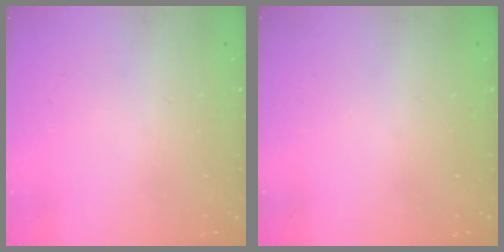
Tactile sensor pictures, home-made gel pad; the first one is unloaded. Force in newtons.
{"total": 0.0}